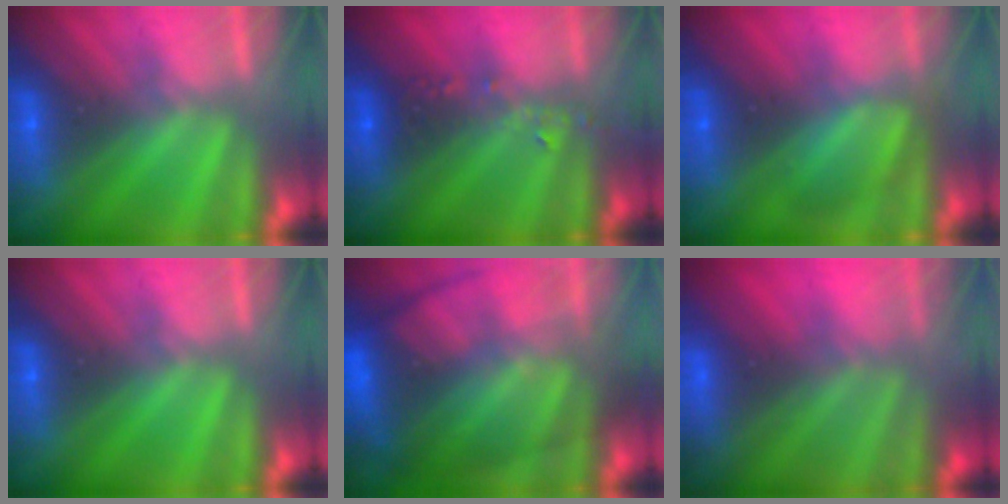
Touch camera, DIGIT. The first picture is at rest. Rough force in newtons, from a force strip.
{"total": 2.4}
{"total": 3.2}
{"total": 0.0}
{"total": 8.6}
{"total": 13.7}